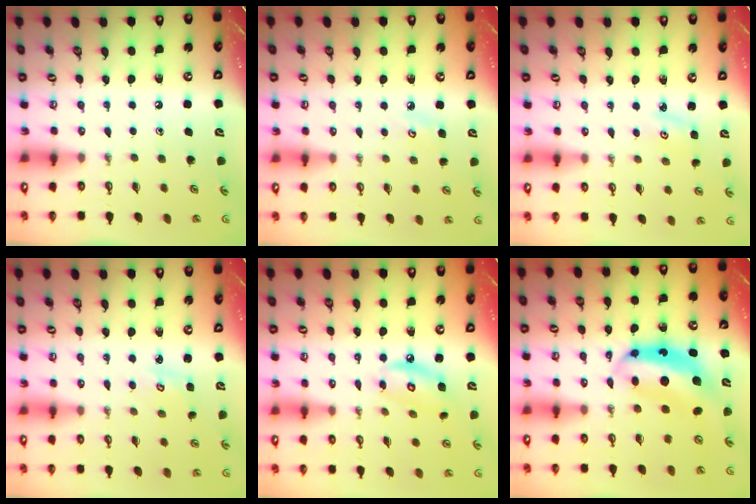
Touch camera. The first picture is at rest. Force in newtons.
{"total": 3.8, "press": 3.8, "slide": 0.6}
{"total": 3.2, "press": 3.2, "slide": 0.4}
{"total": 1.7, "press": 1.7, "slide": 0.2}
{"total": 8.1, "press": 8.0, "slide": 0.6}
{"total": 8.2, "press": 8.1, "slide": 1.1}